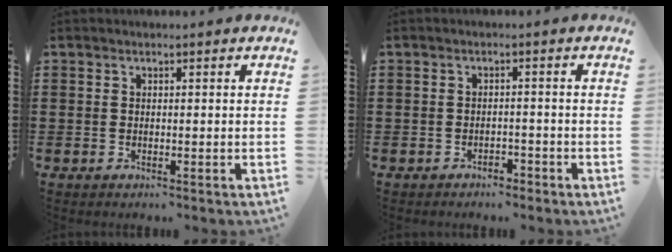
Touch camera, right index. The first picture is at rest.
{"total": 1.7, "force": [-1.6, 0.4, 0.1], "torque": [-0.009, 0.001, -0.035]}